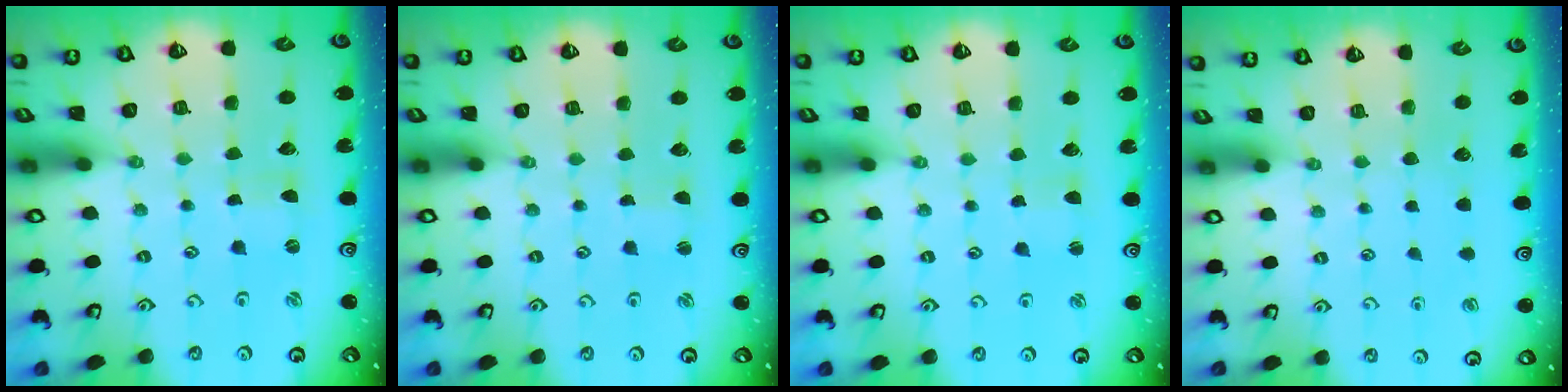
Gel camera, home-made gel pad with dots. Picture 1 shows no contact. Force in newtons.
{"total": 0.9, "press": 0.9, "slide": 0.1}
{"total": 1.7, "press": 1.7, "slide": 0.2}
{"total": 0.0}